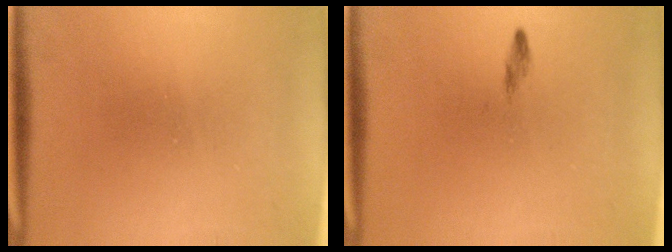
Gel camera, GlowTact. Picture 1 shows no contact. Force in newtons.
{"total": 0.7}